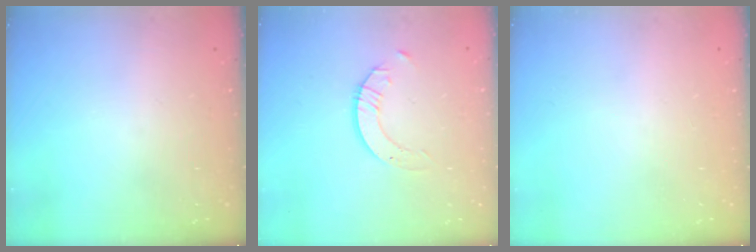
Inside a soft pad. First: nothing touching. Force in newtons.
{"total": 2.0, "press": 2.0, "slide": 0.2}
{"total": 0.0}